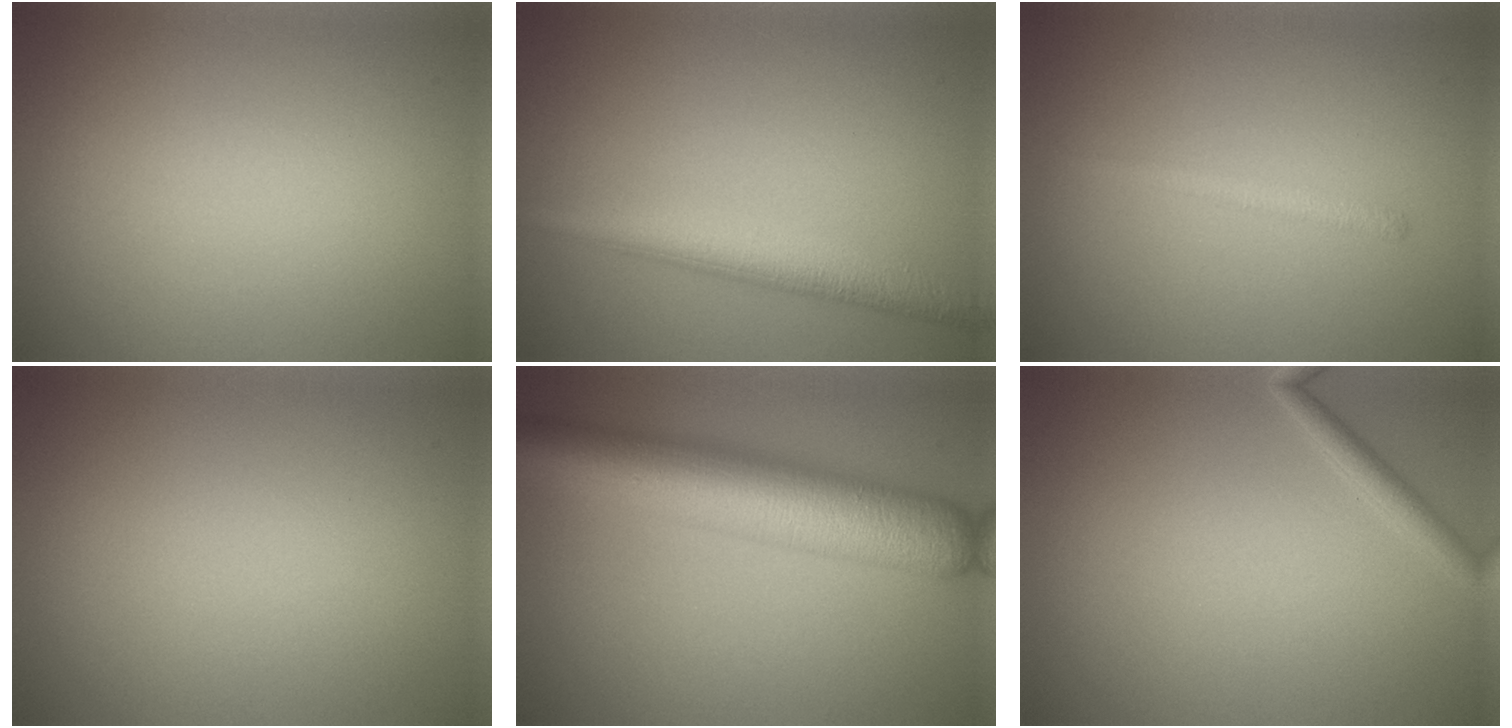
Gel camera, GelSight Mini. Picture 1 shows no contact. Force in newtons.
{"total": 4.2, "press": 4.2, "slide": 0.1}
{"total": 1.2, "press": 1.2, "slide": 0.0}
{"total": 0.0}
{"total": 10.4, "press": 10.4, "slide": 0.2}
{"total": 1.4, "press": 1.4, "slide": 0.1}